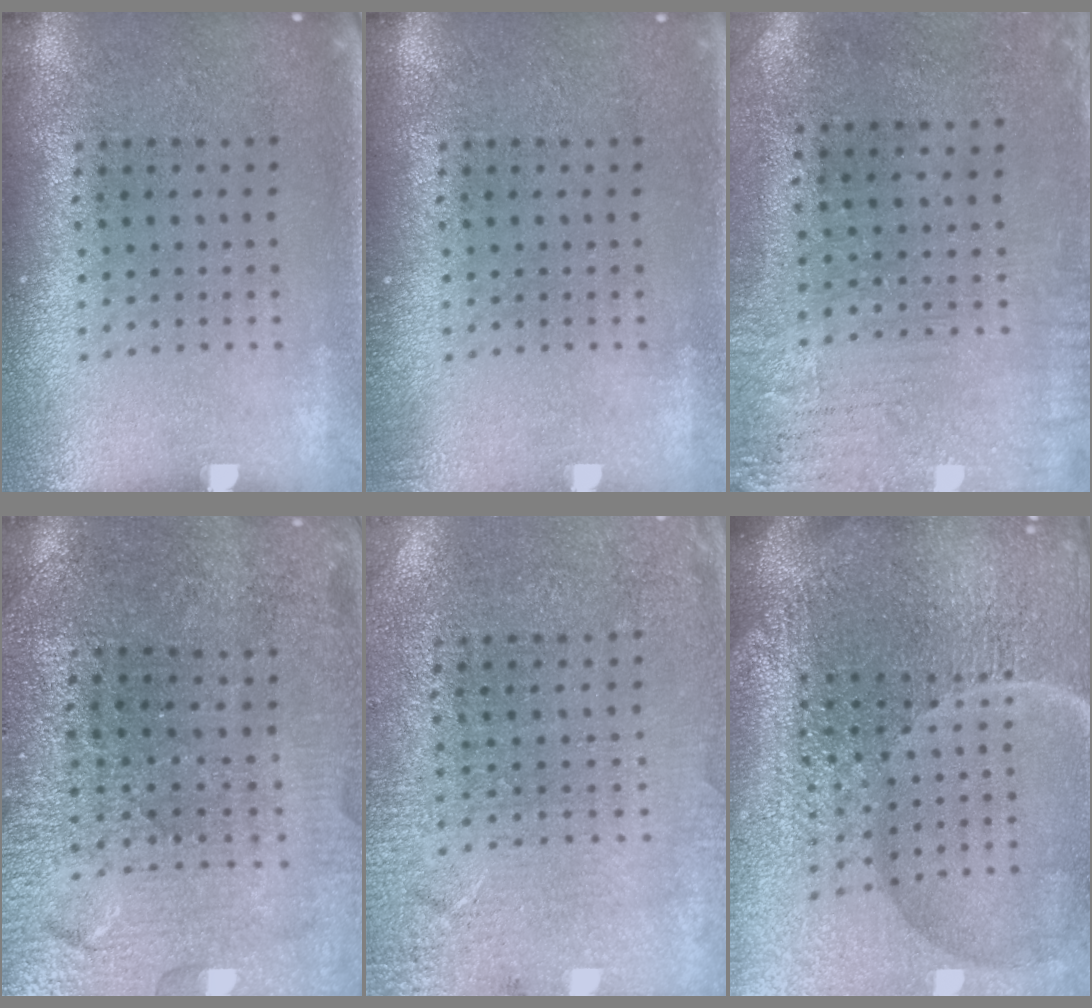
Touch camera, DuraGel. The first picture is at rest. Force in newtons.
{"total": 0.9, "press": 0.8, "slide": 0.3}
{"total": 3.1, "press": 2.5, "slide": 1.9}
{"total": 3.1, "press": 3.1, "slide": 0.0}
{"total": 2.7, "press": 2.6, "slide": 0.4}
{"total": 7.0, "press": 6.2, "slide": 3.4}